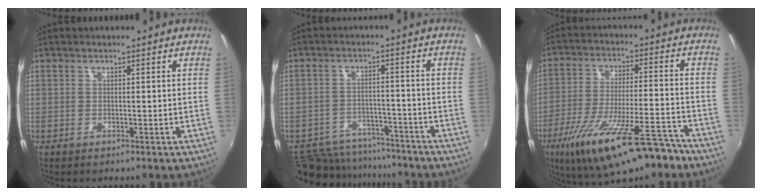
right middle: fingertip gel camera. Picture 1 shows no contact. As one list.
[{"total": 14.6, "force": [-12.6, 5.9, 4.4], "torque": [-0.110, 0.012, -0.175]}, {"total": 20.2, "force": [-13.6, 5.6, 13.9], "torque": [-0.251, -0.043, -0.214]}]